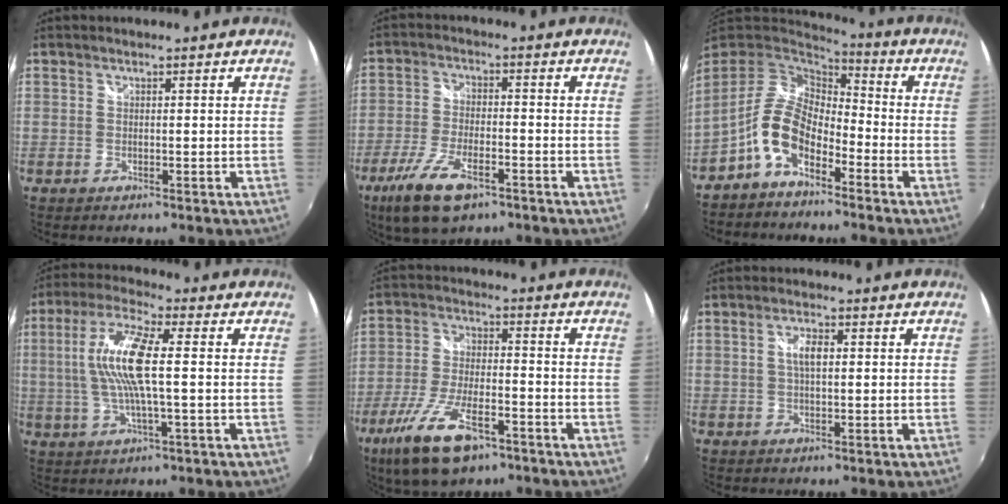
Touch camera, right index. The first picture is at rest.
{"total": 11.5, "force": [-6.9, 4.4, 8.1], "torque": [-0.184, -0.025, -0.129]}
{"total": 10.5, "force": [-5.3, 5.6, 7.1], "torque": [-0.143, 0.012, -0.109]}
{"total": 11.9, "force": [0.6, 1.9, 11.7], "torque": [-0.227, 0.006, 0.008]}
{"total": 13.2, "force": [-7.9, 4.9, 9.4], "torque": [-0.205, -0.027, -0.147]}
{"total": 3.1, "force": [0.5, 1.2, 2.8], "torque": [-0.052, 0.003, 0.007]}